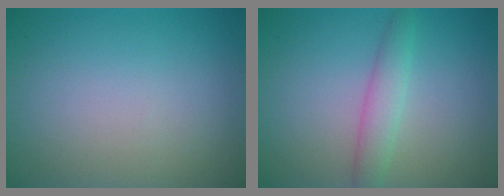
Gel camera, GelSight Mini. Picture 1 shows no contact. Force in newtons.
{"total": 2.5, "press": 2.5, "slide": 0.1}